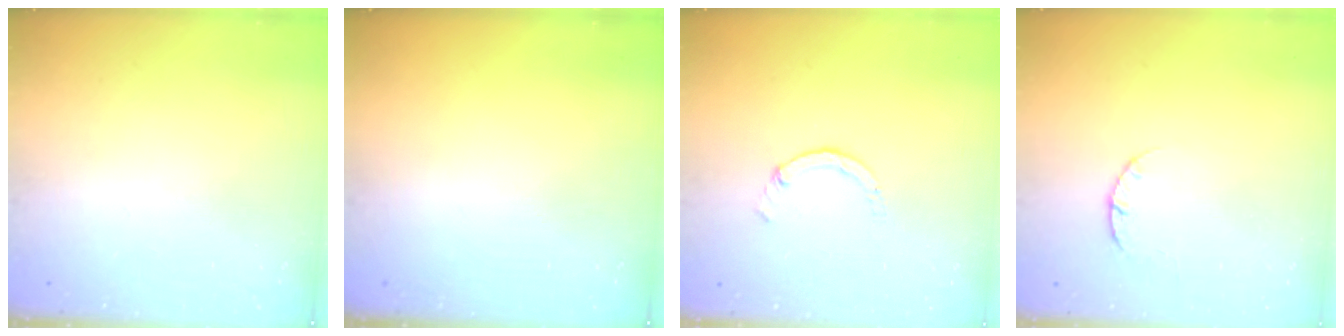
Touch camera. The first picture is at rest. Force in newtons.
{"total": 0.0}
{"total": 0.7, "press": 0.7, "slide": 0.2}
{"total": 2.4, "press": 2.4, "slide": 0.4}